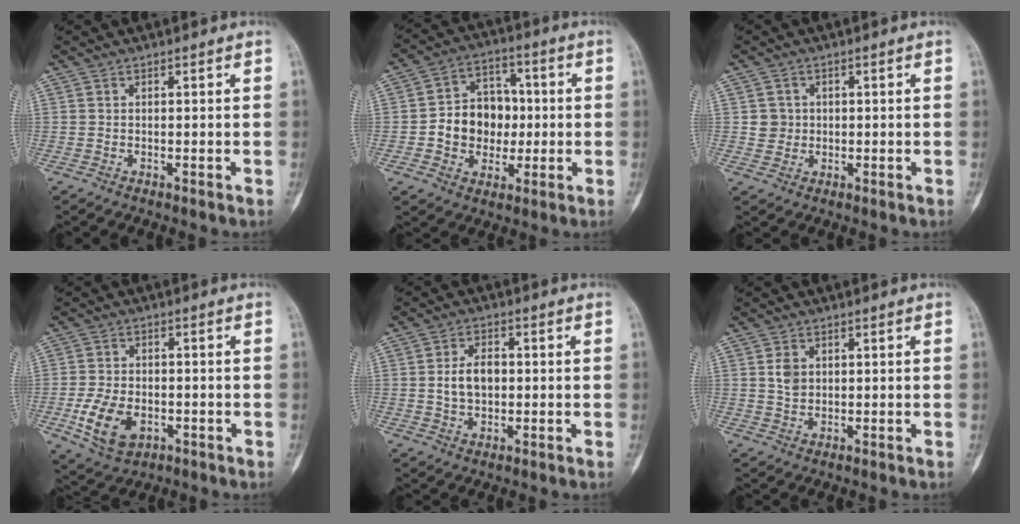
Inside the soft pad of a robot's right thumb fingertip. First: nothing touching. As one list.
[{"total": 11.9, "force": [-0.6, 9.9, 6.7], "torque": [-0.057, 0.028, -0.011]}, {"total": 2.9, "force": [0.3, 2.9, 0.4], "torque": [0.013, 0.004, 0.005]}, {"total": 9.5, "force": [-2.8, 6.2, 6.6], "torque": [-0.118, 0.003, -0.041]}, {"total": 6.1, "force": [0.2, 4.1, 4.5], "torque": [-0.072, 0.009, 0.004]}, {"total": 3.2, "force": [0.8, 2.5, 1.9], "torque": [-0.022, -0.003, 0.016]}]